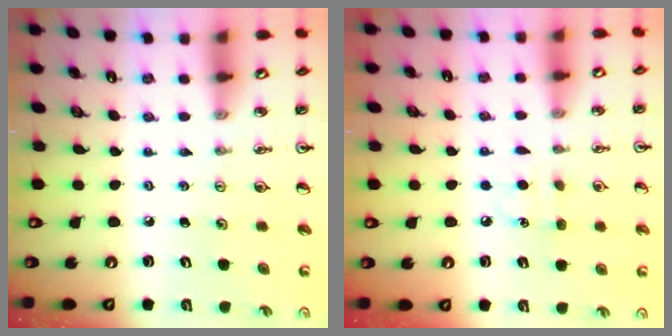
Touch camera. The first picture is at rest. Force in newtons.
{"total": 5.2, "press": 5.2, "slide": 0.3}